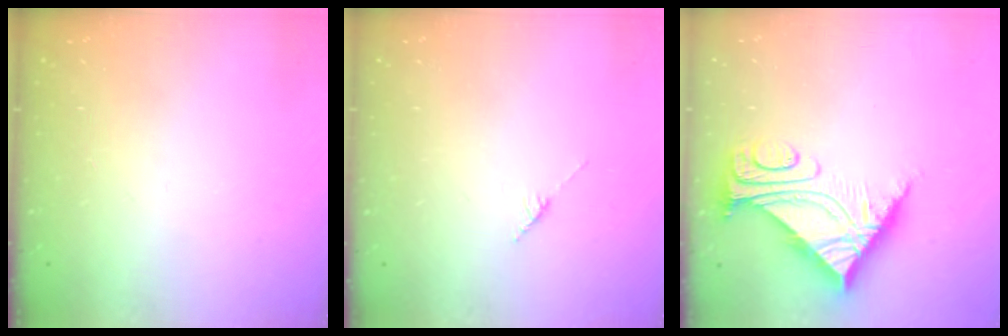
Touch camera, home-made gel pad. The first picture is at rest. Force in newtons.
{"total": 2.8, "press": 2.8, "slide": 0.4}
{"total": 7.1, "press": 7.0, "slide": 0.7}